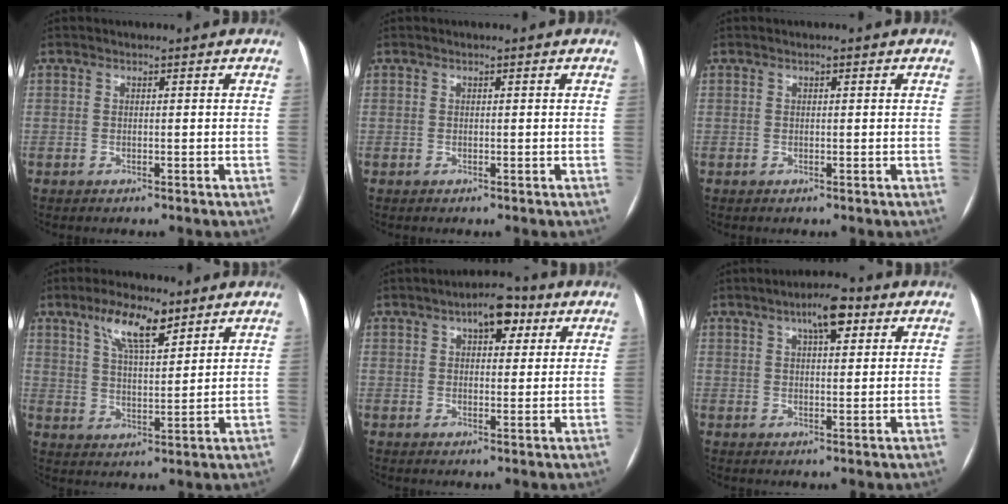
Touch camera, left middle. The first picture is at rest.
{"total": 0.0}
{"total": 0.0}
{"total": 8.0, "force": [5.1, 2.3, 5.7], "torque": [-0.110, 0.008, 0.094]}
{"total": 6.0, "force": [2.9, 2.8, 4.4], "torque": [-0.060, 0.019, 0.037]}
{"total": 5.8, "force": [3.0, 1.8, 4.6], "torque": [-0.075, 0.013, 0.043]}